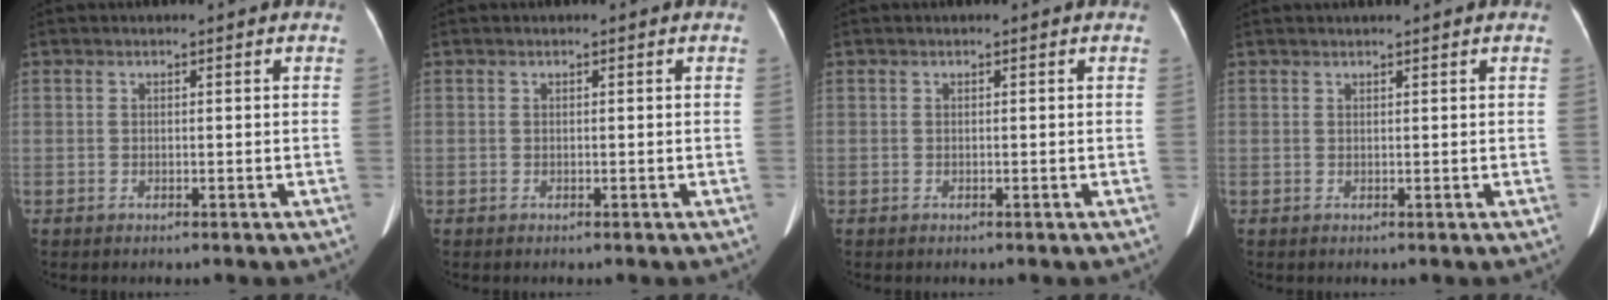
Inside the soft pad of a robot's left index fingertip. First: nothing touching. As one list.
[{"total": 0.0}, {"total": 0.0}, {"total": 1.2, "force": [1.1, -0.1, 0.5], "torque": [-0.008, 0.013, 0.022]}]